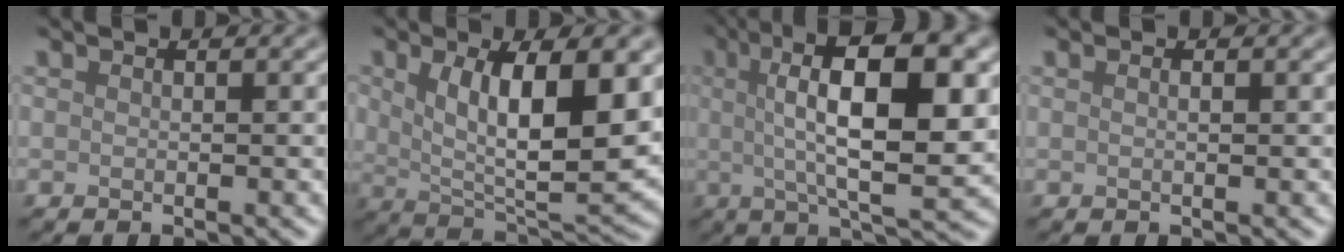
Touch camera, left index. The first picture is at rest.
{"total": 9.8, "force": [2.4, 4.2, 8.6], "torque": [-0.141, -0.011, 0.043]}
{"total": 12.5, "force": [2.6, 3.8, 11.6], "torque": [-0.161, 0.015, 0.034]}
{"total": 0.7, "force": [0.4, 0.2, 0.6], "torque": [-0.007, -0.005, 0.004]}